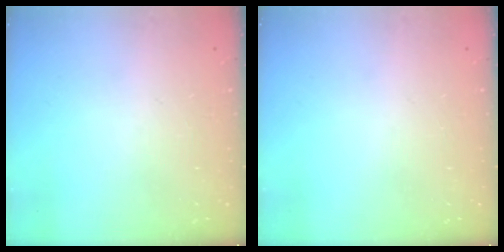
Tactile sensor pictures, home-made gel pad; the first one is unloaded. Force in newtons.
{"total": 0.0}